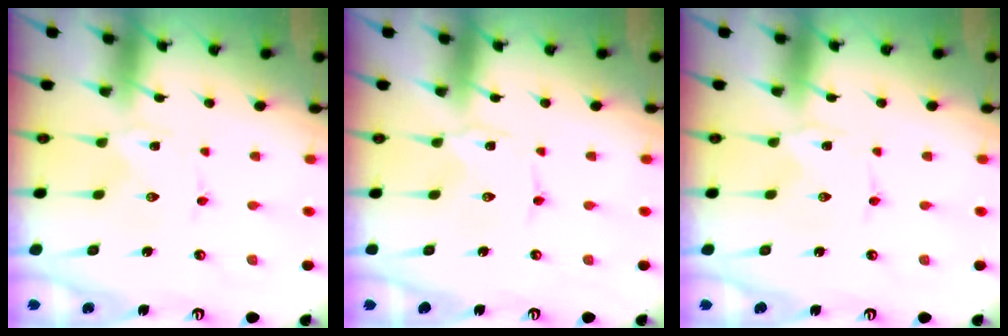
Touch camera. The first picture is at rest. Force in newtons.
{"total": 0.0}
{"total": 0.0}